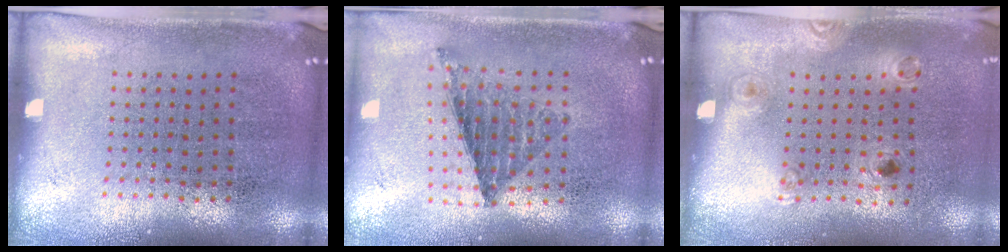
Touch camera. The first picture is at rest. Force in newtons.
{"total": 0.8, "press": 0.8, "slide": 0.1}
{"total": 1.2, "press": 0.8, "slide": 0.9}